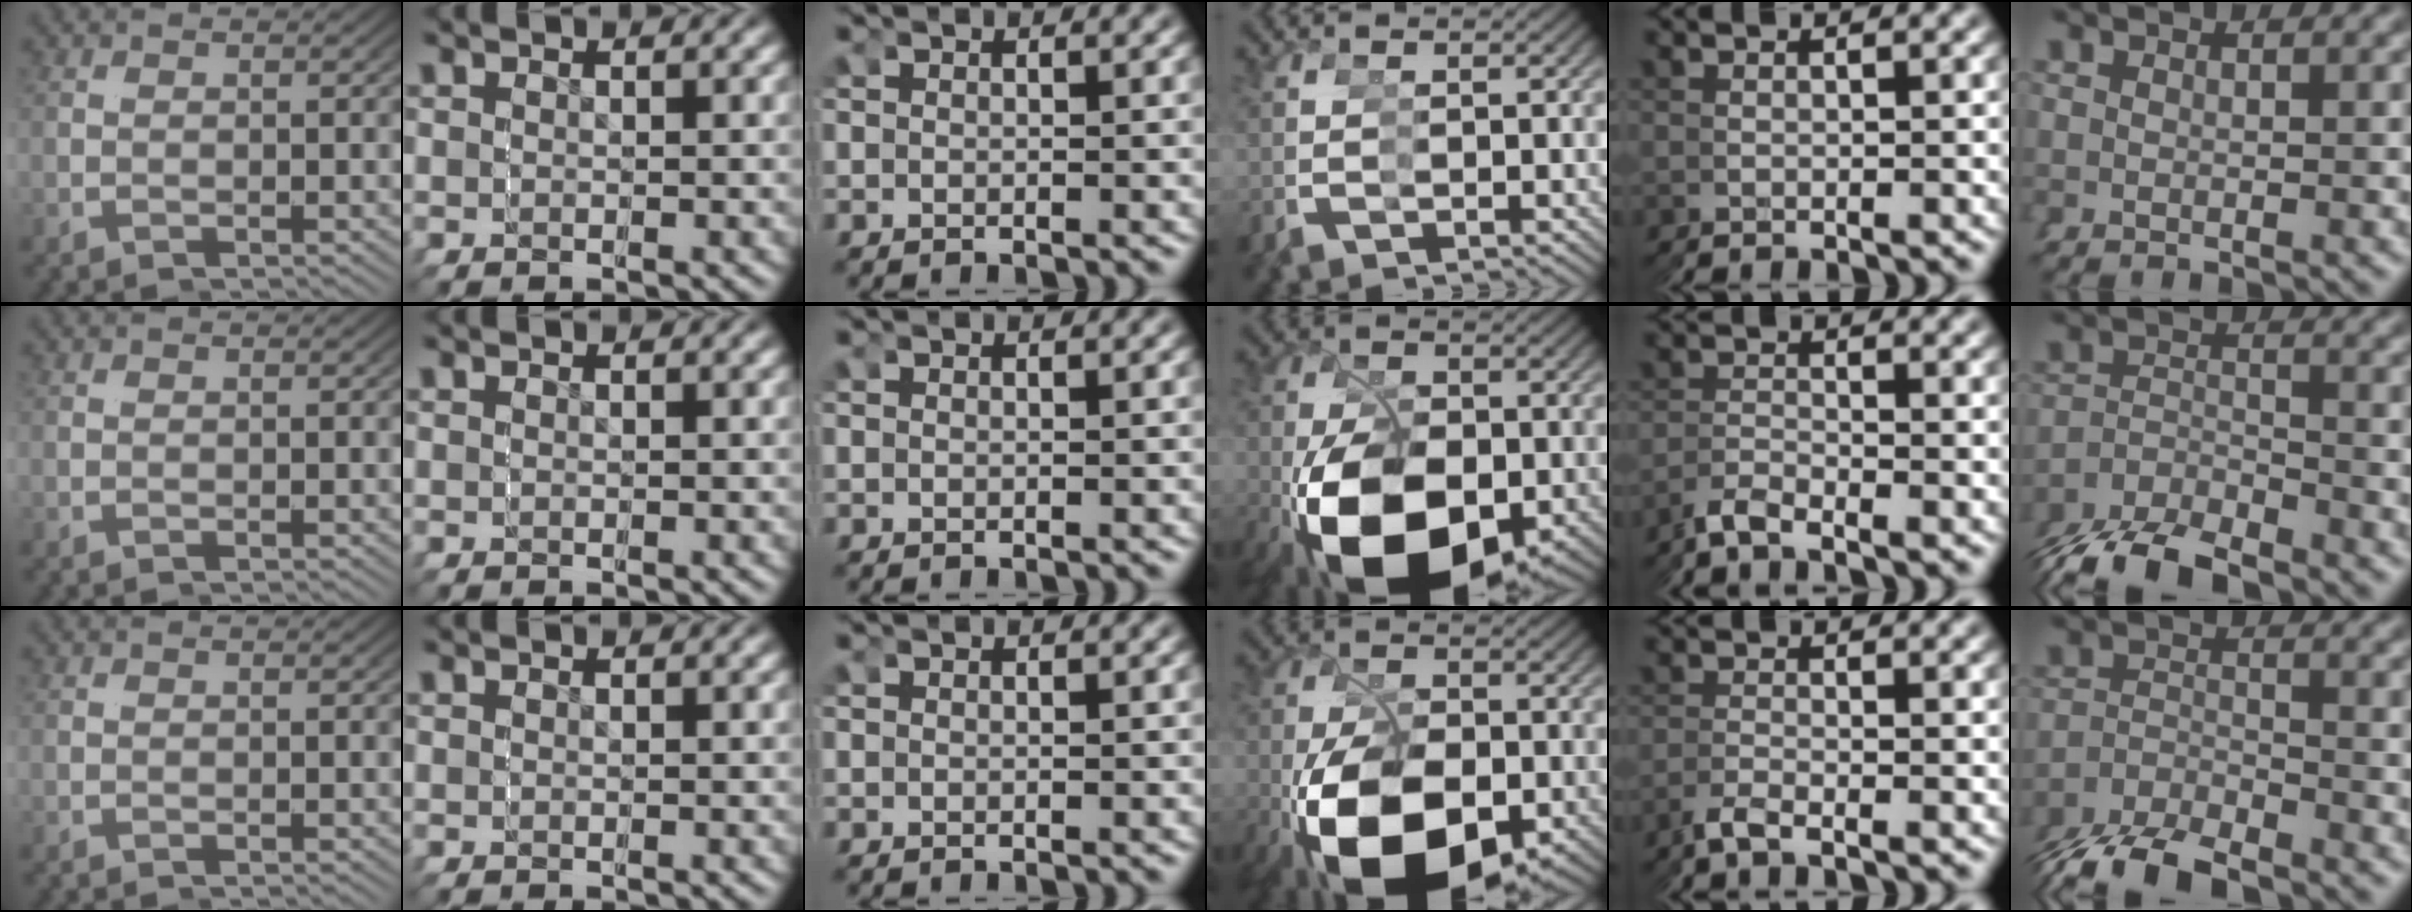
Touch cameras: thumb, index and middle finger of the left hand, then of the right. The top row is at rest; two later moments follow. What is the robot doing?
{"motion": "grasp_and_lifting", "object": "markers"}